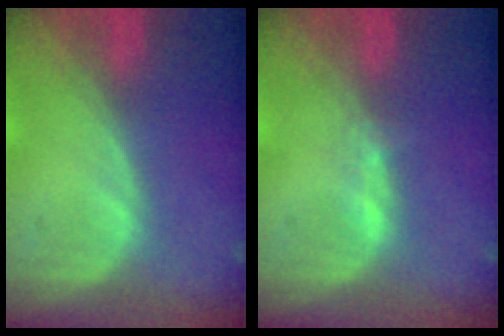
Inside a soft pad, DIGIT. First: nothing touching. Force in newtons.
{"total": 1.1, "press": 1.1, "slide": 0.3}